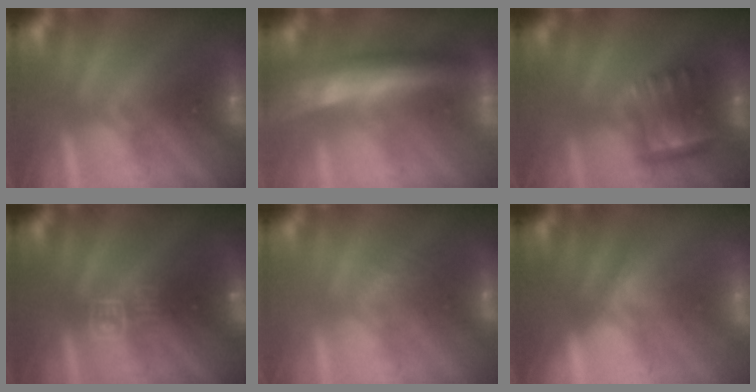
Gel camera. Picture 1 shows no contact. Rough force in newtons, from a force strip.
{"total": 7.7}
{"total": 3.7}
{"total": 2.9}
{"total": 2.1}
{"total": 1.8}